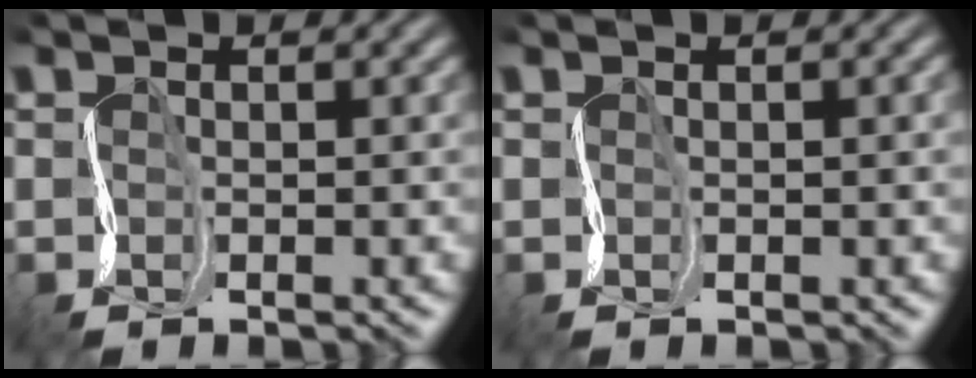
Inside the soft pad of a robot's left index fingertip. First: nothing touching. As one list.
[{"total": 0.8, "force": [0.0, 0.2, 0.8], "torque": [-0.011, 0.001, 0.000]}]